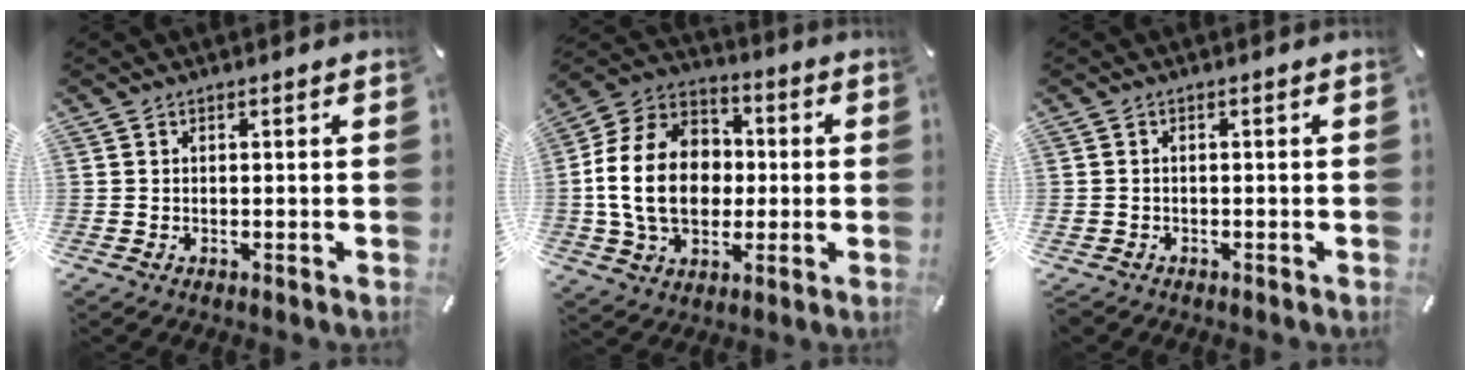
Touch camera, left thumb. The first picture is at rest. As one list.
[{"total": 18.3, "force": [-1.0, 14.1, 11.6], "torque": [-0.255, 0.018, -0.019]}, {"total": 1.1, "force": [-0.8, 0.7, 0.3], "torque": [-0.008, 0.003, -0.018]}]